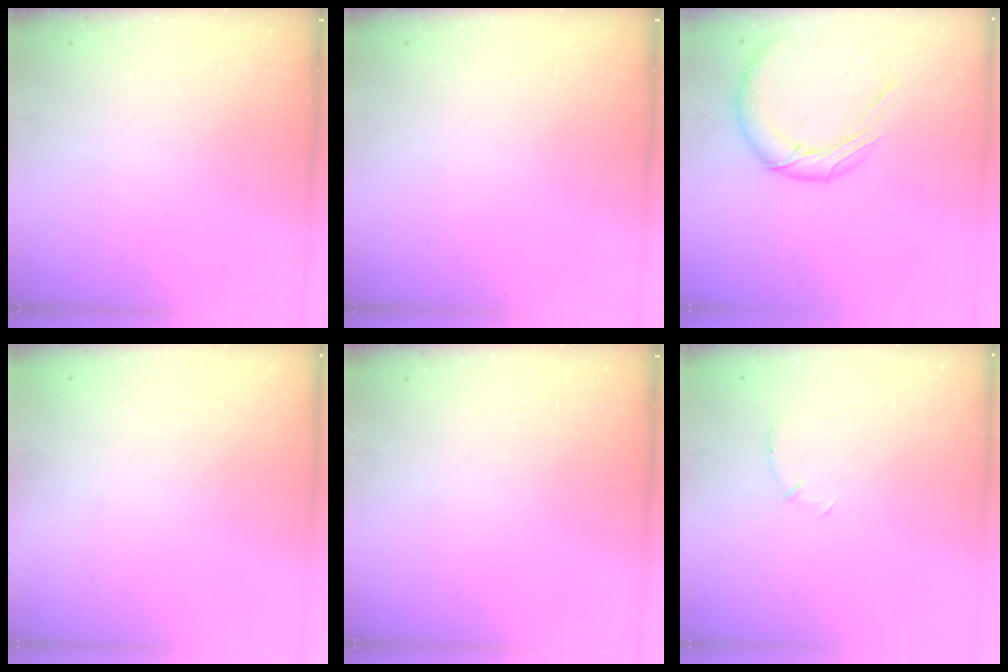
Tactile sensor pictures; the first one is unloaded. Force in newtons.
{"total": 0.0}
{"total": 13.2, "press": 13.1, "slide": 2.1}
{"total": 0.0}
{"total": 0.0}
{"total": 6.1, "press": 5.9, "slide": 1.7}